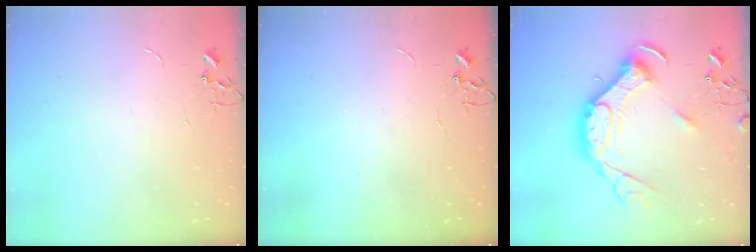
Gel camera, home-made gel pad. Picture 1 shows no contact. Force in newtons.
{"total": 0.0}
{"total": 19.1, "press": 19.0, "slide": 1.7}